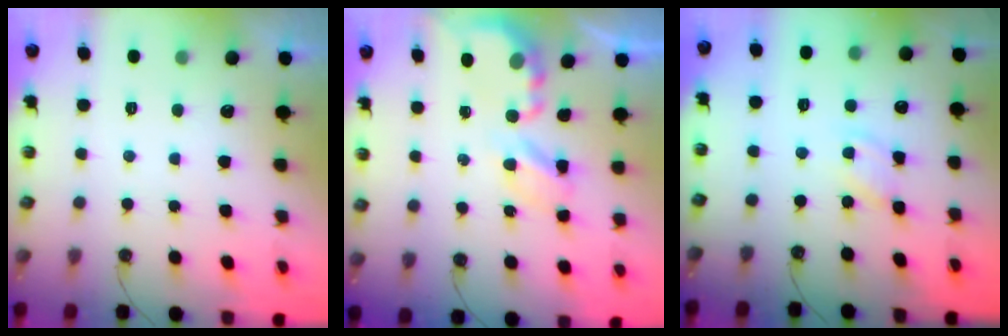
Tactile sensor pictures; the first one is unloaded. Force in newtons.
{"total": 5.3, "press": 5.3, "slide": 0.5}
{"total": 4.6, "press": 4.5, "slide": 0.5}